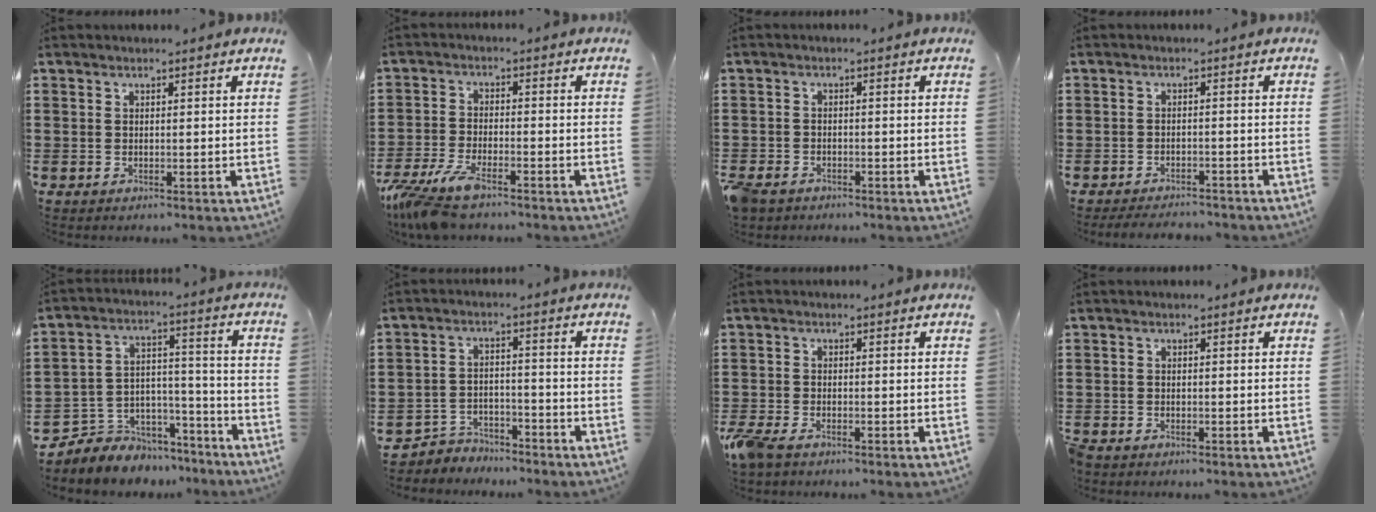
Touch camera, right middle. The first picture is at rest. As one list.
[{"total": 6.6, "force": [-5.4, 1.1, 3.7], "torque": [-0.107, -0.017, -0.110]}, {"total": 2.5, "force": [-2.2, 0.9, 0.5], "torque": [-0.036, -0.008, -0.053]}, {"total": 2.8, "force": [-2.8, 0.1, 0.0], "torque": [-0.013, -0.001, -0.057]}, {"total": 5.2, "force": [-4.3, 2.9, -0.6], "torque": [-0.008, 0.002, -0.086]}, {"total": 3.8, "force": [-3.6, 1.0, -0.1], "torque": [-0.007, 0.001, -0.077]}, {"total": 3.3, "force": [-2.7, 0.9, 1.8], "torque": [-0.066, -0.011, -0.062]}, {"total": 1.0, "force": [-0.9, 0.3, 0.2], "torque": [-0.007, 0.000, -0.019]}]